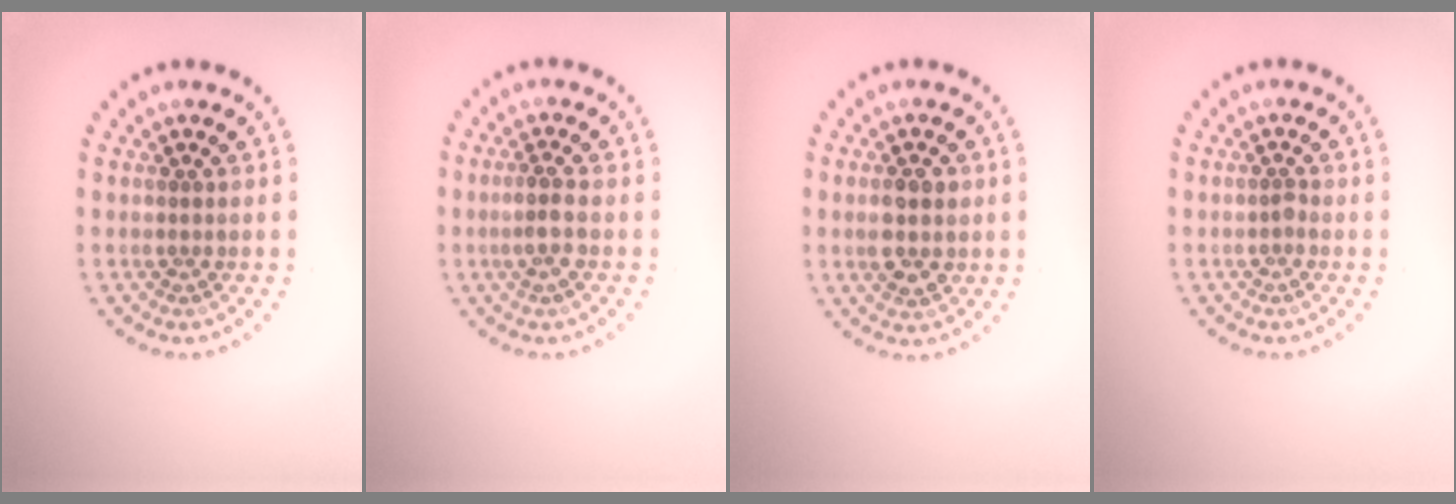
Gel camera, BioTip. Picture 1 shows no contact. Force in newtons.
{"total": 1.7, "press": 1.5, "slide": 0.8}
{"total": 3.5, "press": 3.5, "slide": 0.2}
{"total": 0.6, "press": 0.4, "slide": 0.3}